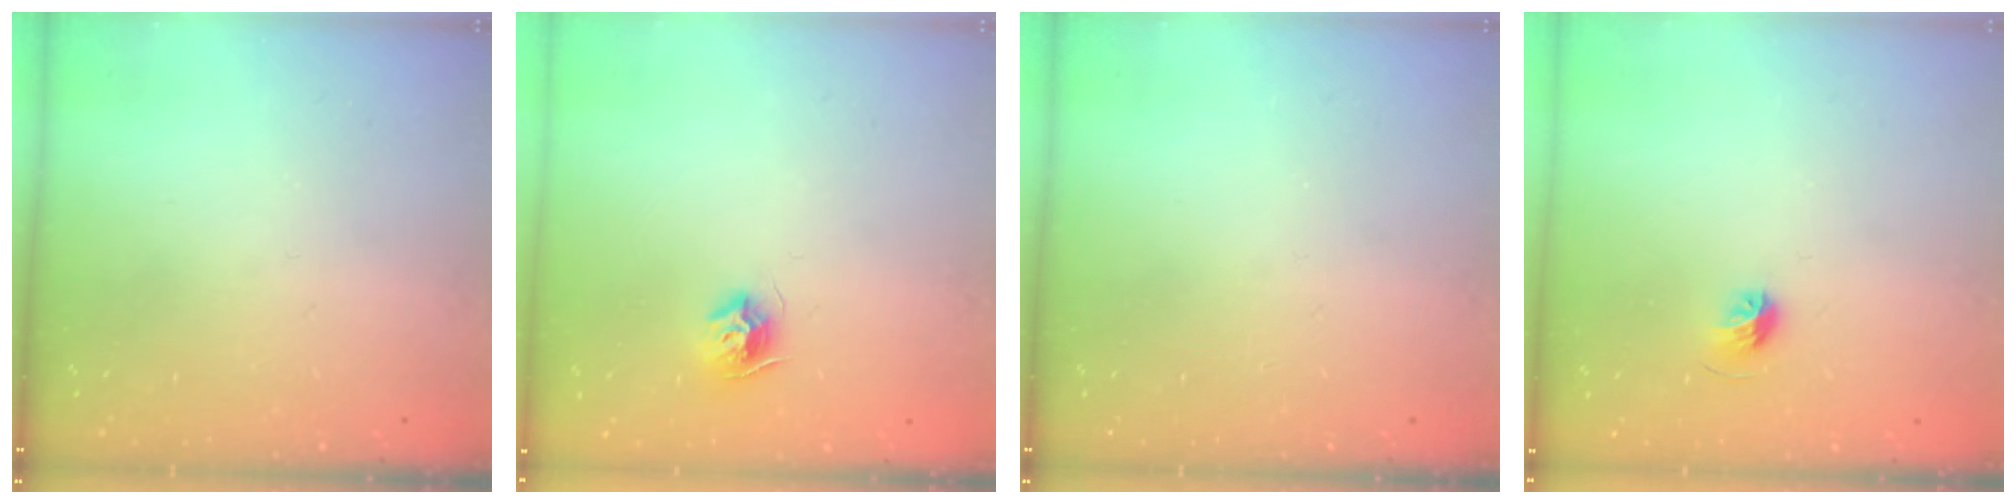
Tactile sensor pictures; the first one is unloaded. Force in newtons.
{"total": 8.1, "press": 8.1, "slide": 0.2}
{"total": 0.0}
{"total": 5.4, "press": 5.2, "slide": 1.2}